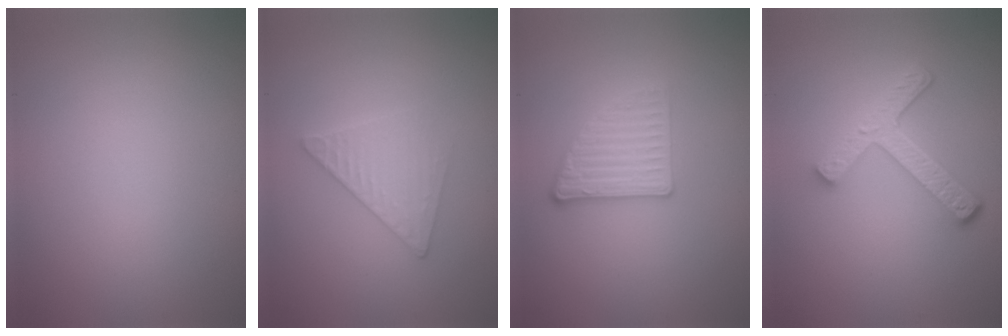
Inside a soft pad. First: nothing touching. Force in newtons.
{"total": 2.6, "press": 2.6, "slide": 0.3}
{"total": 2.8, "press": 2.7, "slide": 0.9}
{"total": 4.4, "press": 3.3, "slide": 2.9}